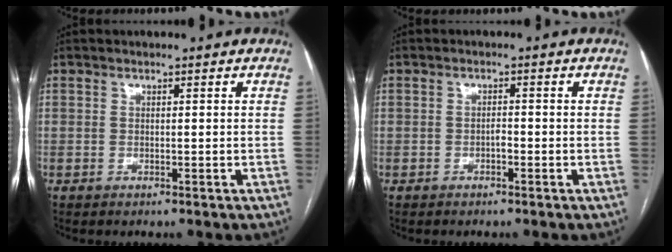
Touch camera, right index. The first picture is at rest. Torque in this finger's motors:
{"motor_torque": [0.02, -0.08, 0.09, 0.02]}